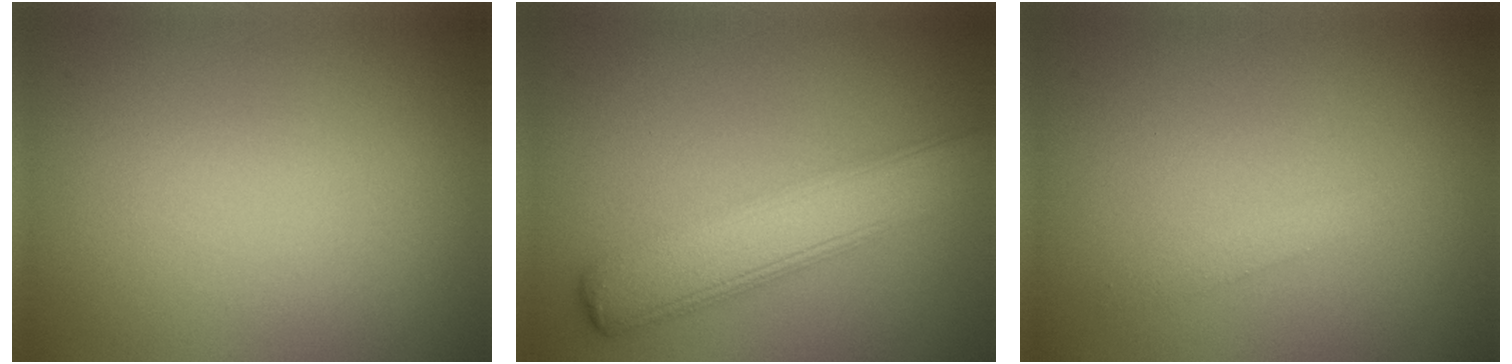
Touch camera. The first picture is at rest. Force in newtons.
{"total": 5.9, "press": 5.9, "slide": 0.2}
{"total": 0.9, "press": 0.9, "slide": 0.1}